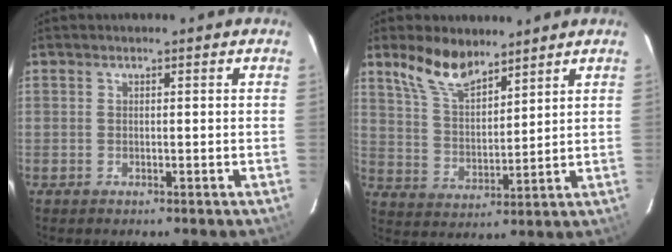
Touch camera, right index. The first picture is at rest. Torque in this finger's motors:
{"motor_torque": [0.84, 0.83, 0.38, 0.08]}